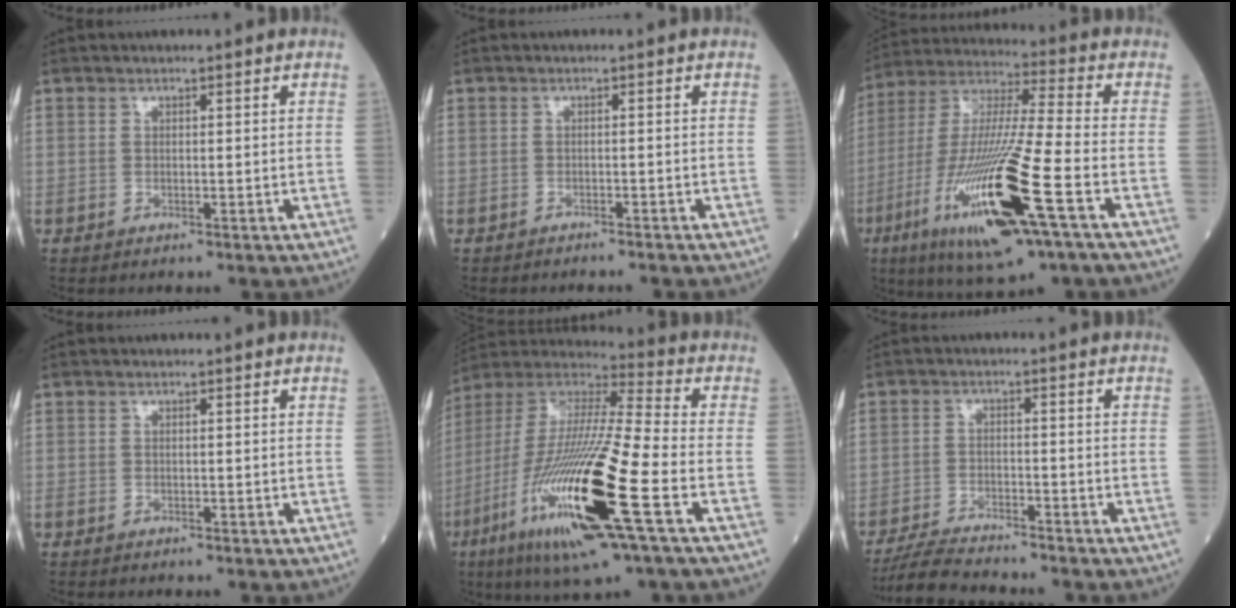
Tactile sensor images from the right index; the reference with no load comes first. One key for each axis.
{"total": 2.1, "fx": -2.1, "fy": 0.0, "fz": 0.4, "tx": -0.006, "ty": -0.002, "tz": -0.026}
{"total": 22.3, "fx": -8.5, "fy": 1.8, "fz": 20.6, "tx": -0.435, "ty": -0.041, "tz": -0.157}
{"total": 0.7, "fx": -0.7, "fy": 0.1, "fz": 0.3, "tx": -0.004, "ty": -0.001, "tz": -0.011}
{"total": 25.3, "fx": -8.8, "fy": 2.2, "fz": 23.6, "tx": -0.502, "ty": -0.049, "tz": -0.167}
{"total": 8.1, "fx": -7.6, "fy": 0.4, "fz": 2.9, "tx": -0.048, "ty": -0.019, "tz": -0.131}